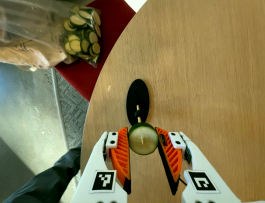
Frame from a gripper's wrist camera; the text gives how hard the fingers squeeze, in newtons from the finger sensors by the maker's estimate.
{"total": 8.7, "left": 8.3, "right": 9.0}